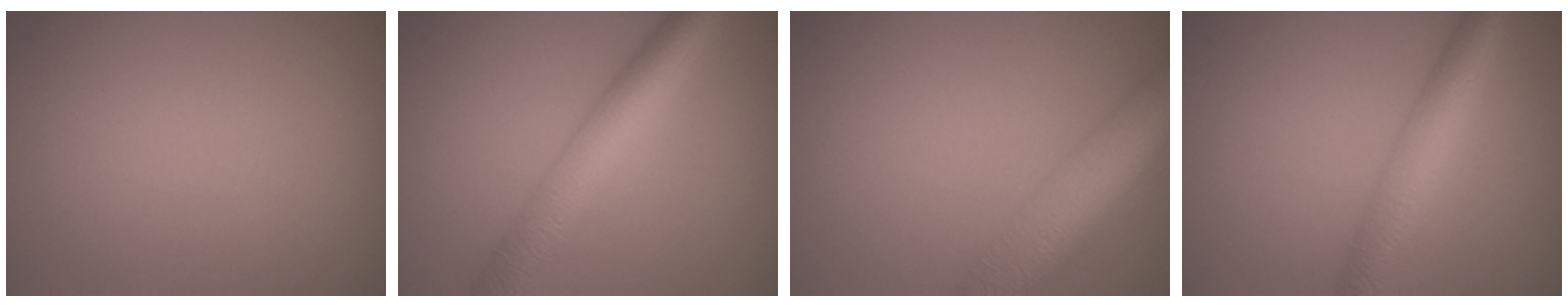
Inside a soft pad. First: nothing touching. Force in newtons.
{"total": 6.2, "press": 6.2, "slide": 0.1}
{"total": 8.5, "press": 8.5, "slide": 0.4}
{"total": 5.1, "press": 5.1, "slide": 0.1}